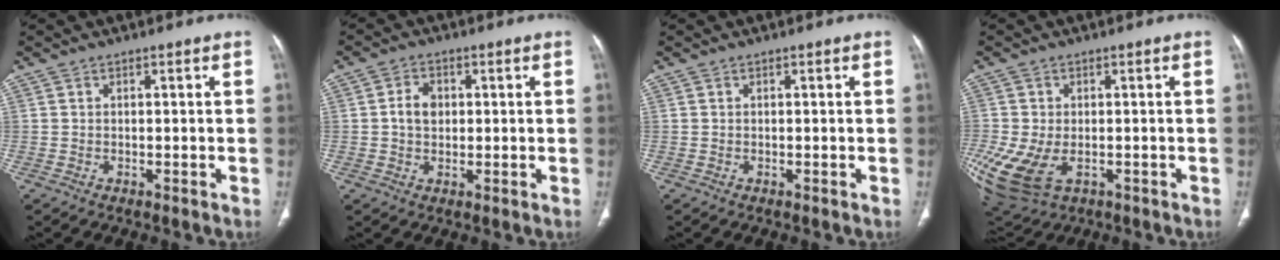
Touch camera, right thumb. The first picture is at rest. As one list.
[{"total": 4.2, "force": [0.4, 3.2, 2.7], "torque": [-0.041, 0.007, 0.005]}, {"total": 0.0}, {"total": 14.7, "force": [-4.2, 9.9, 10.1], "torque": [-0.251, -0.014, -0.054]}]